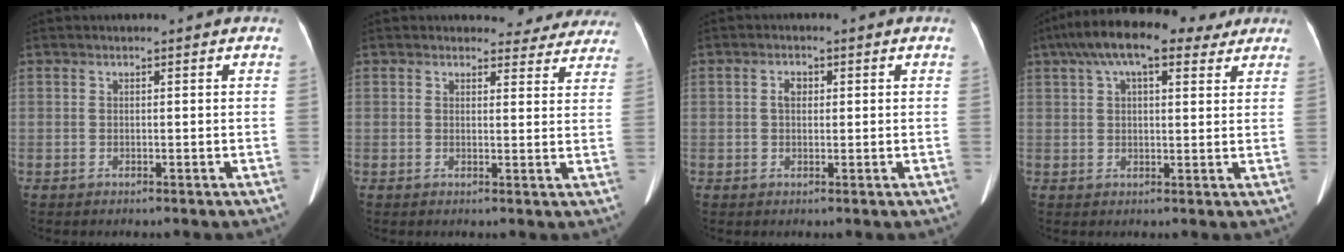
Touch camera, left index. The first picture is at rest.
{"total": 7.7, "force": [7.3, 2.6, 0.2], "torque": [0.034, -0.008, 0.059]}
{"total": 1.8, "force": [0.4, 1.1, 1.4], "torque": [-0.027, 0.008, 0.006]}
{"total": 13.8, "force": [9.3, 4.8, 9.0], "torque": [-0.159, 0.066, 0.148]}